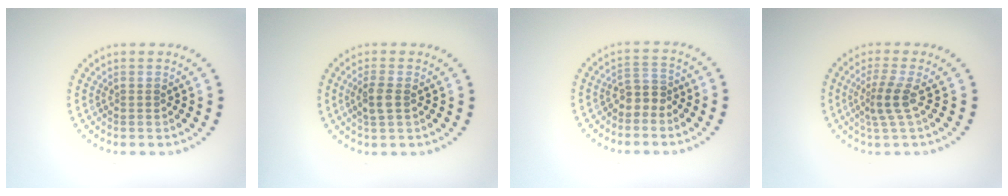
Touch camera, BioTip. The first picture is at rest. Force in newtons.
{"total": 2.0, "press": 1.9, "slide": 0.6}
{"total": 2.0, "press": 1.7, "slide": 1.1}
{"total": 2.6, "press": 1.8, "slide": 1.8}